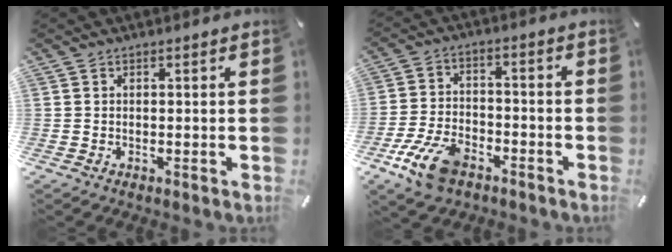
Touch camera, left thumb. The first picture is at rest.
{"total": 11.4, "force": [-6.7, 6.2, 6.9], "torque": [-0.137, 0.034, -0.120]}